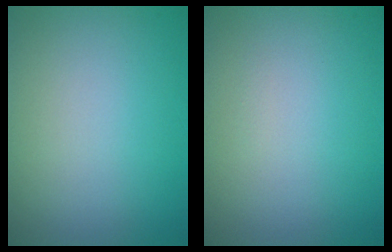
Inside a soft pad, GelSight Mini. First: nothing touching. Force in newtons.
{"total": 0.0}